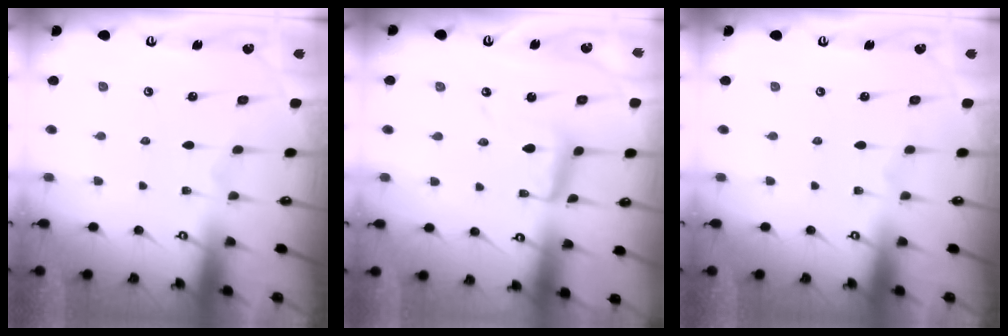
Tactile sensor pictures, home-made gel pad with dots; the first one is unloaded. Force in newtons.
{"total": 9.6, "press": 9.5, "slide": 0.8}
{"total": 0.0}